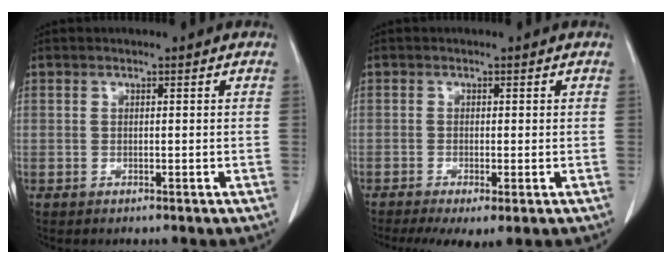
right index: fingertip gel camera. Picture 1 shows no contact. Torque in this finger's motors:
{"motor_torque": [0.89, -0.85, 0.36, 0.13]}